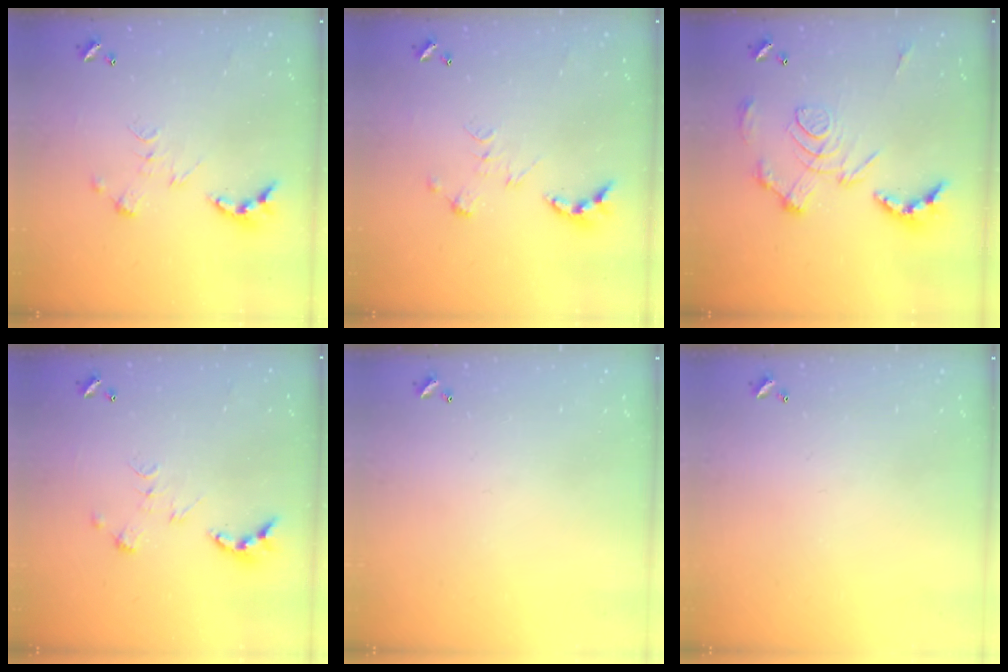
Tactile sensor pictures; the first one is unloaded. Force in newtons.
{"total": 0.0}
{"total": 3.4, "press": 2.7, "slide": 2.0}
{"total": 0.0}
{"total": 0.0}
{"total": 0.0}